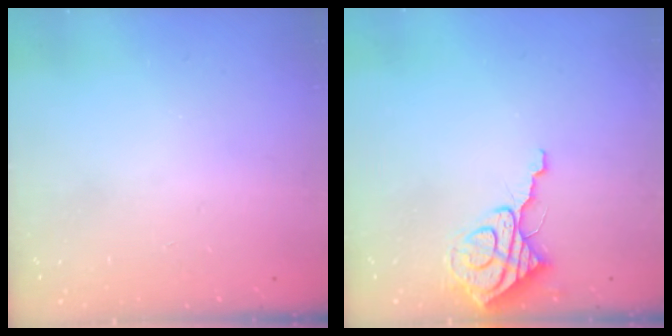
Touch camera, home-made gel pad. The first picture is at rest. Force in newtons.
{"total": 11.4, "press": 11.3, "slide": 1.1}